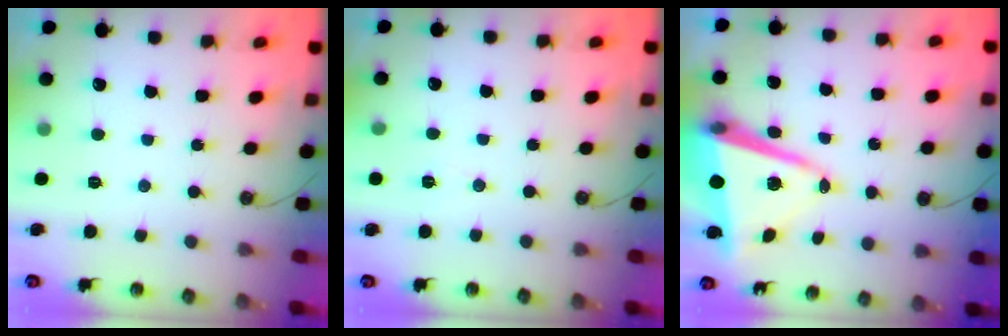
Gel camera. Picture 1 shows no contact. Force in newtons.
{"total": 5.0, "press": 2.2, "slide": 4.4}
{"total": 13.0, "press": 12.9, "slide": 1.5}